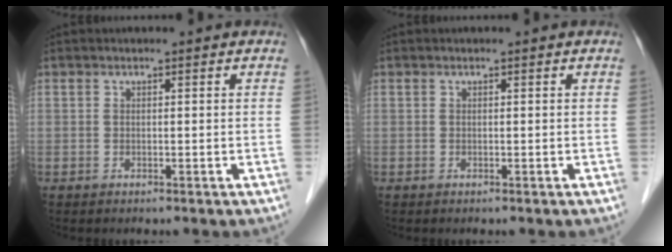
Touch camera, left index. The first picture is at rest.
{"total": 0.0}